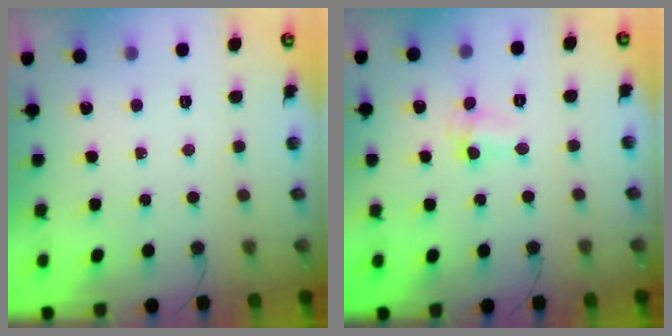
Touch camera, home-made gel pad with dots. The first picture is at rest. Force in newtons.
{"total": 2.7, "press": 2.6, "slide": 0.5}